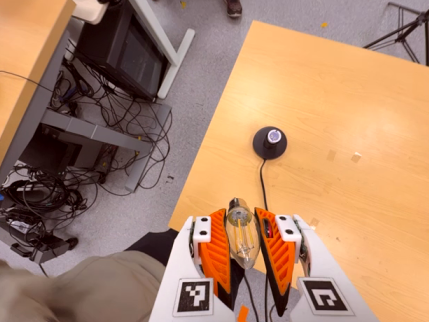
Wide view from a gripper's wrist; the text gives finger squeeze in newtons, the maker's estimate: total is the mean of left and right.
{"total": 21.9, "left": 23.8, "right": 20.0}